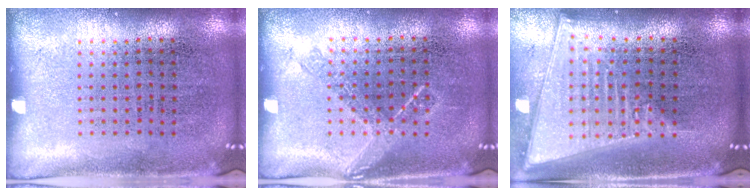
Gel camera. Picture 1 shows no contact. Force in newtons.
{"total": 1.0, "press": 0.9, "slide": 0.5}
{"total": 2.2, "press": 1.8, "slide": 1.2}